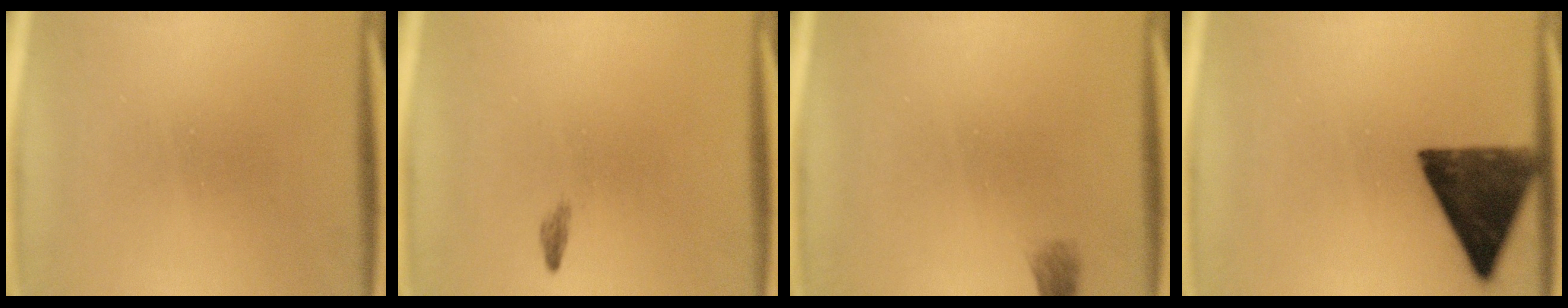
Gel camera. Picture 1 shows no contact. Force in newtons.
{"total": 0.5}
{"total": 1.1}
{"total": 13.2}